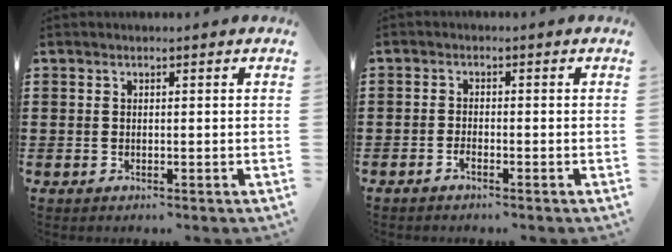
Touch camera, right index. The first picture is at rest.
{"total": 1.2, "force": [-1.0, 0.2, 0.6], "torque": [-0.015, -0.003, -0.018]}